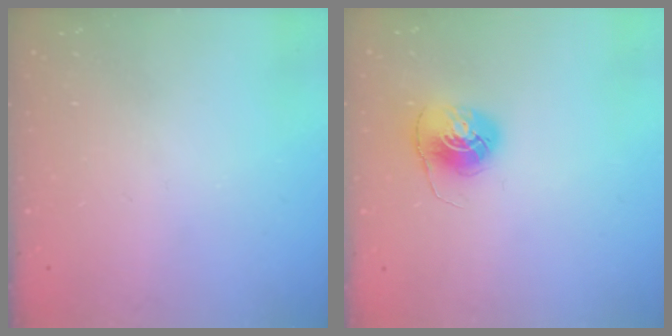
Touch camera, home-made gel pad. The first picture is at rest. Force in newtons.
{"total": 6.8, "press": 6.8, "slide": 0.3}